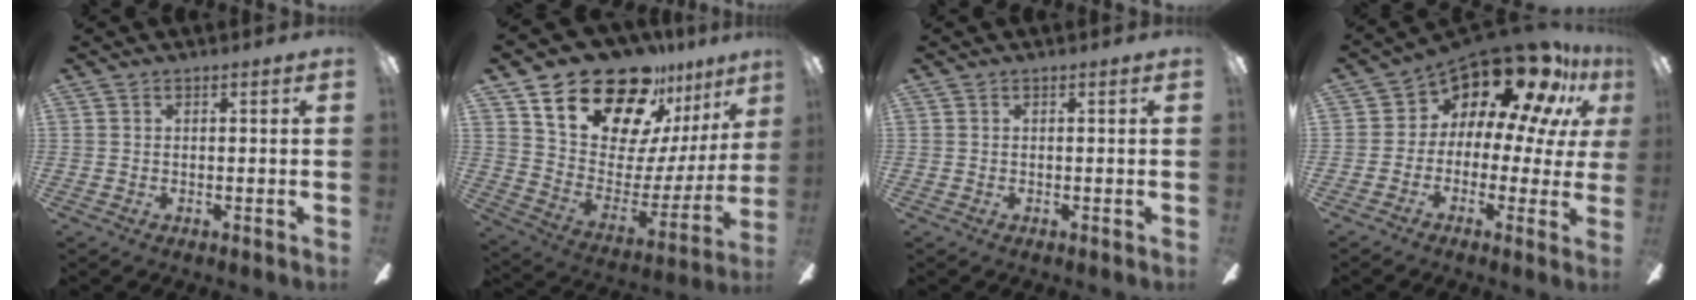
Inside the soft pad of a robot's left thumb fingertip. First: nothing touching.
{"total": 23.4, "force": [17.9, 10.8, 10.6], "torque": [-0.174, -0.123, 0.328]}
{"total": 0.0}
{"total": 17.2, "force": [11.4, 7.8, 10.3], "torque": [-0.159, -0.089, 0.195]}